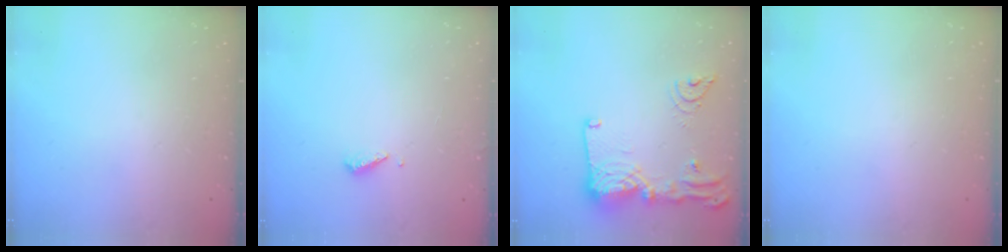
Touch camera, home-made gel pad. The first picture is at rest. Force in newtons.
{"total": 4.0, "press": 3.9, "slide": 0.3}
{"total": 18.5, "press": 18.4, "slide": 1.7}
{"total": 0.0}